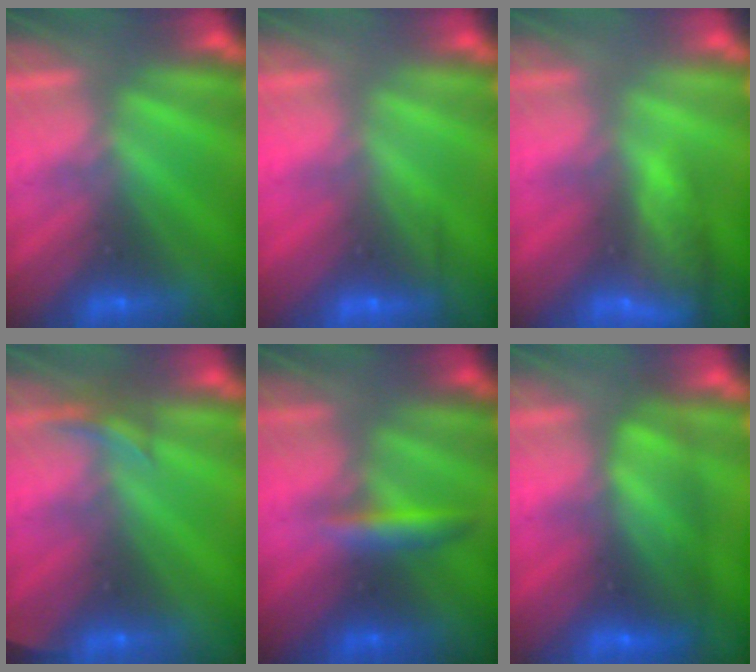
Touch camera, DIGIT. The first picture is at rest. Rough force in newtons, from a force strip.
{"total": 2.2}
{"total": 8.3}
{"total": 2.8}
{"total": 2.9}
{"total": 7.5}